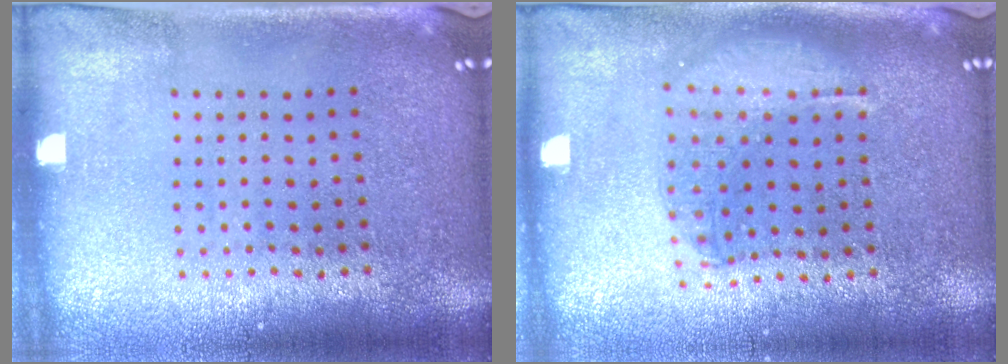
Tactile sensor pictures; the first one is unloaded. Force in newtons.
{"total": 1.3, "press": 1.3, "slide": 0.4}